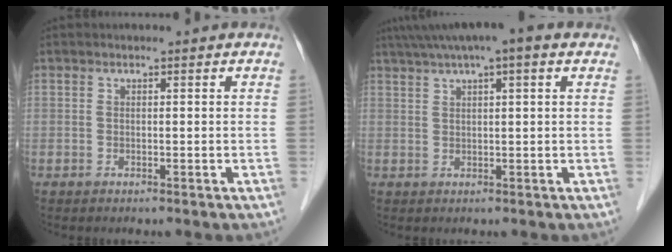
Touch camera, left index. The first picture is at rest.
{"total": 8.7, "force": [5.7, 1.0, 6.4], "torque": [-0.106, 0.044, 0.086]}